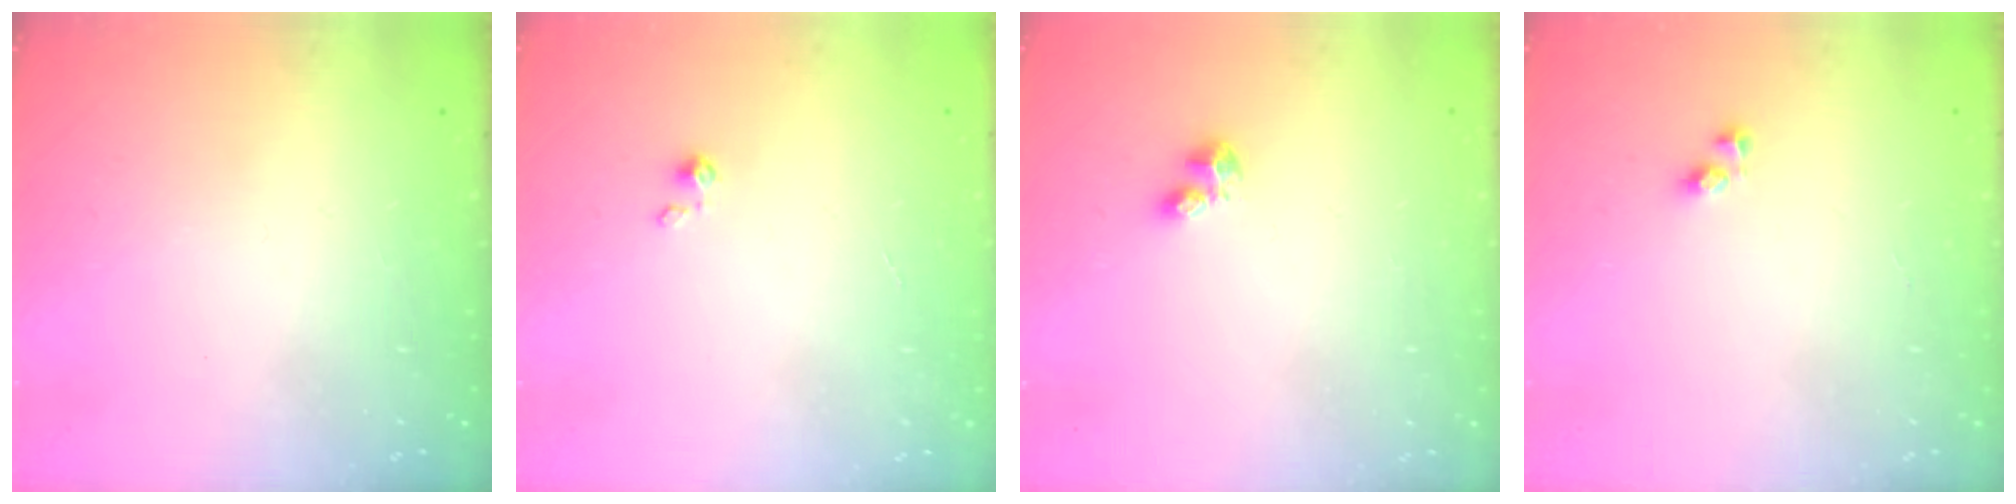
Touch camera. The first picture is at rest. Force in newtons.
{"total": 0.0}
{"total": 2.3, "press": 2.2, "slide": 0.5}
{"total": 4.0, "press": 4.0, "slide": 0.4}